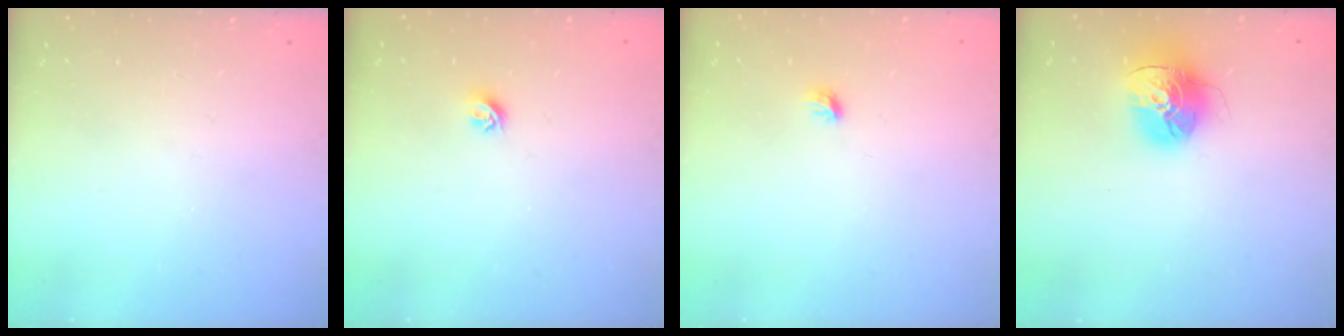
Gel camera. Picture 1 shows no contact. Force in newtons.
{"total": 6.0, "press": 5.9, "slide": 0.7}
{"total": 3.9, "press": 3.8, "slide": 0.9}
{"total": 16.4, "press": 16.3, "slide": 1.8}